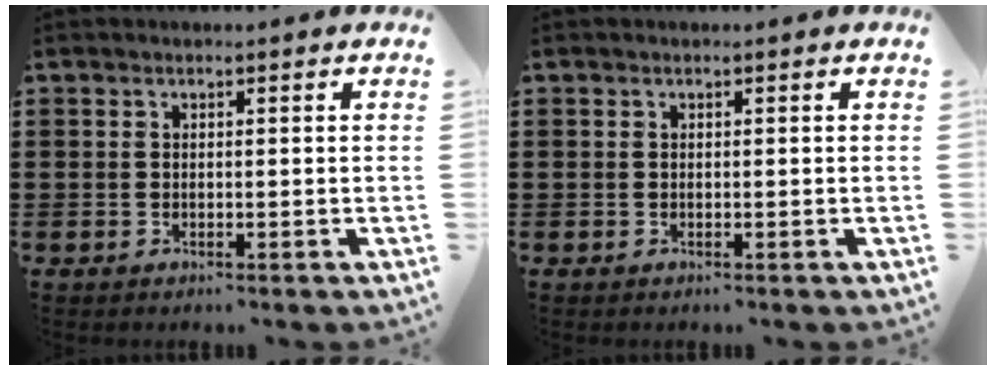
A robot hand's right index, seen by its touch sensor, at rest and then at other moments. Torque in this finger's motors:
{"motor_torque": [0.00, 0.00, 0.00, 0.00]}